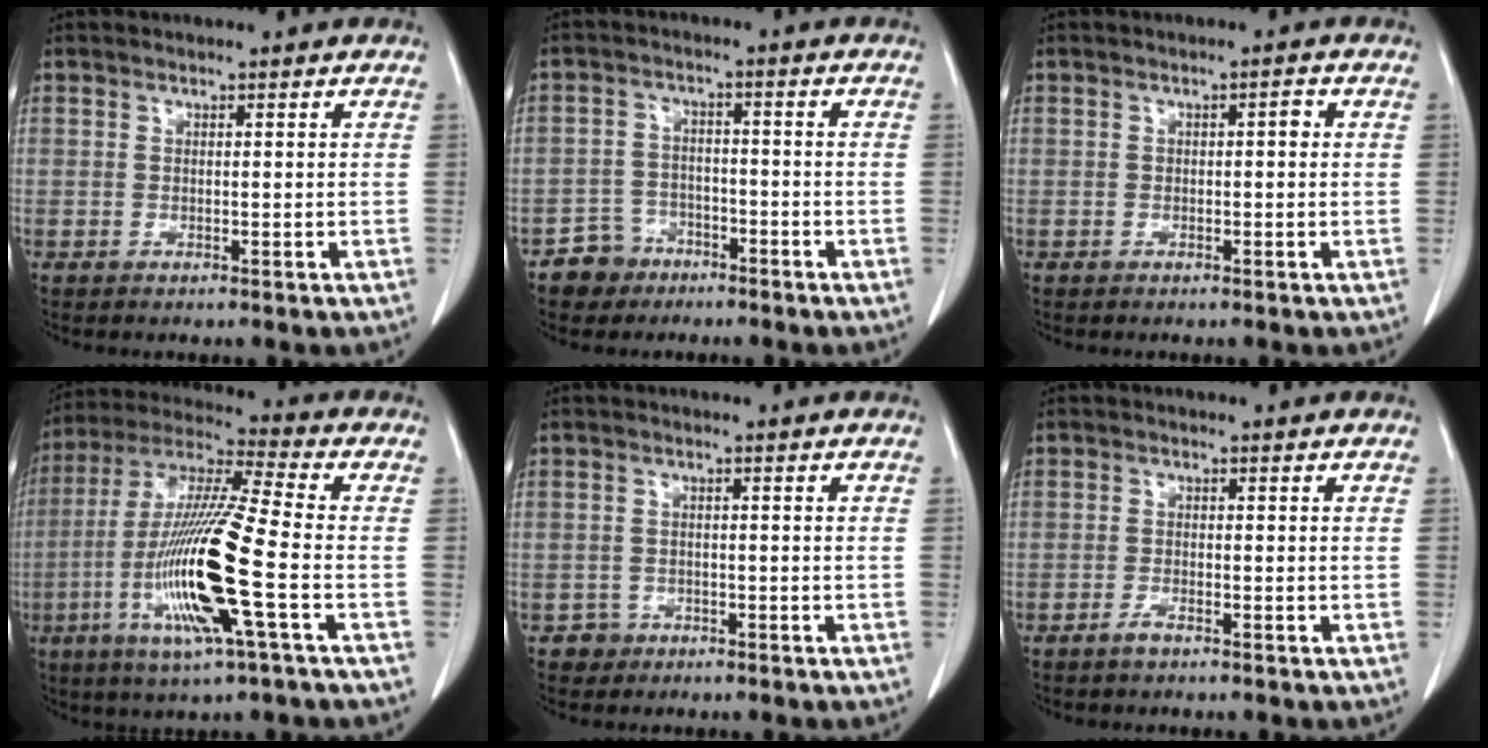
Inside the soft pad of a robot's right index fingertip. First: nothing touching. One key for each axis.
{"total": 5.0, "fx": -3.3, "fy": 3.7, "fz": -0.1, "tx": 0.008, "ty": 0.011, "tz": -0.056}
{"total": 1.3, "fx": 0.1, "fy": 0.5, "fz": 1.2, "tx": -0.011, "ty": 0.006, "tz": 0.002}
{"total": 17.5, "fx": -4.9, "fy": 0.4, "fz": 16.8, "tx": -0.346, "ty": -0.015, "tz": -0.097}
{"total": 2.2, "fx": -1.2, "fy": 1.8, "fz": -0.4, "tx": 0.008, "ty": 0.010, "tz": -0.020}
{"total": 1.5, "fx": -1.2, "fy": 0.2, "fz": 0.9, "tx": -0.022, "ty": -0.003, "tz": -0.021}